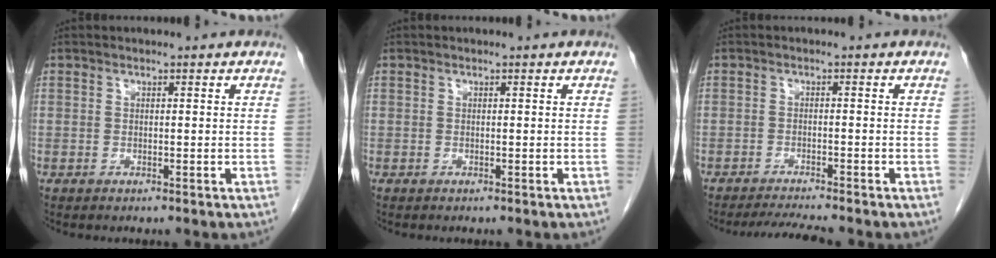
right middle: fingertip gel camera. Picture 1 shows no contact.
{"total": 0.0}
{"total": 4.3, "force": [-4.1, -0.3, 1.3], "torque": [-0.028, -0.016, -0.065]}